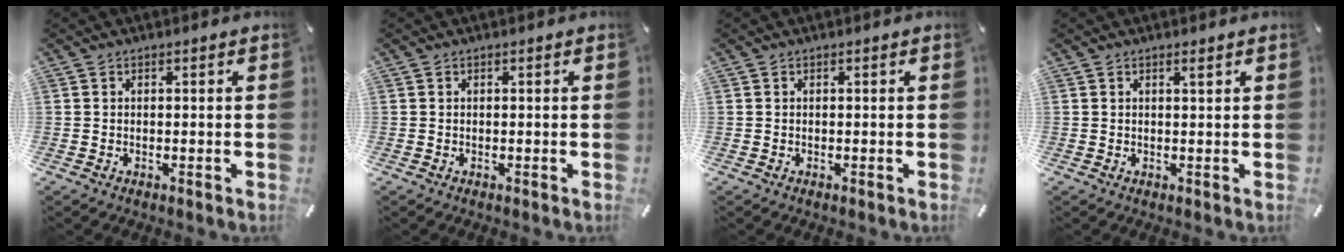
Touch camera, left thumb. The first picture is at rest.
{"total": 0.0}
{"total": 0.0}
{"total": 1.1, "force": [0.8, 0.1, 0.8], "torque": [-0.016, -0.001, 0.013]}